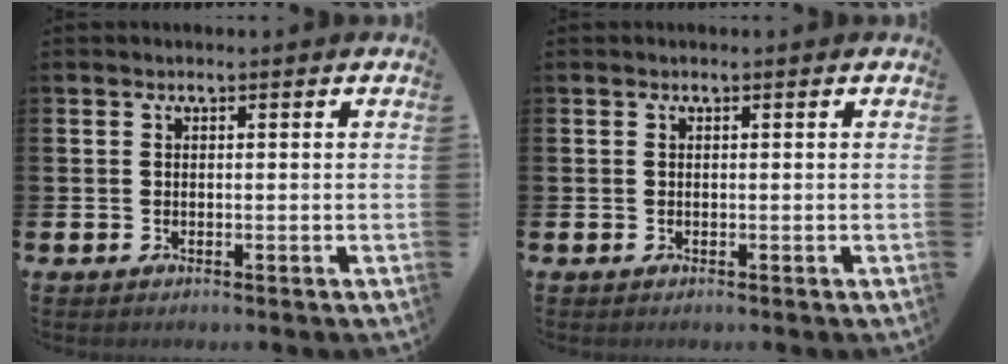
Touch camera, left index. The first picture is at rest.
{"total": 0.0}